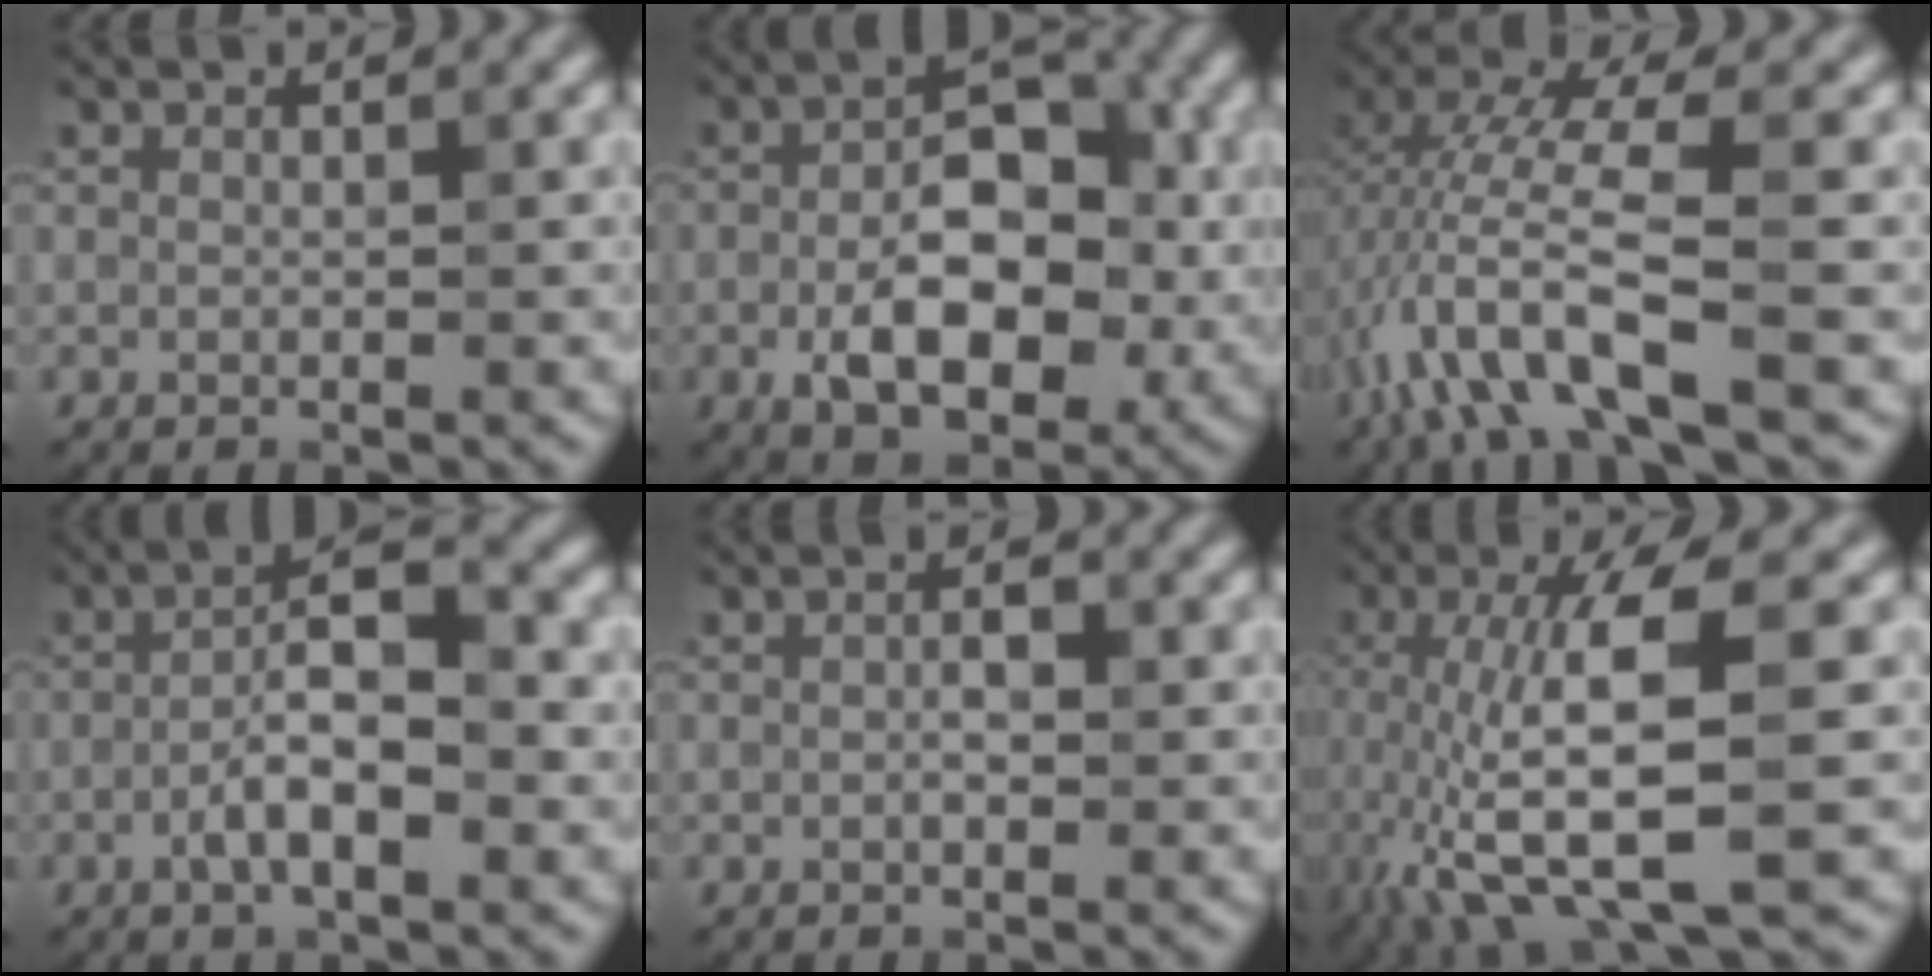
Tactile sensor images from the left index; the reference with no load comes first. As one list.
[{"total": 9.3, "force": [-2.0, 4.9, 7.7], "torque": [-0.121, 0.005, -0.036]}, {"total": 8.3, "force": [-3.4, 2.1, 7.3], "torque": [-0.151, 0.015, -0.071]}, {"total": 6.1, "force": [-1.5, 1.8, 5.6], "torque": [-0.099, 0.013, -0.034]}, {"total": 1.4, "force": [-0.1, 0.6, 1.2], "torque": [-0.022, 0.000, -0.002]}, {"total": 9.9, "force": [-1.4, 2.8, 9.4], "torque": [-0.182, 0.000, -0.025]}]